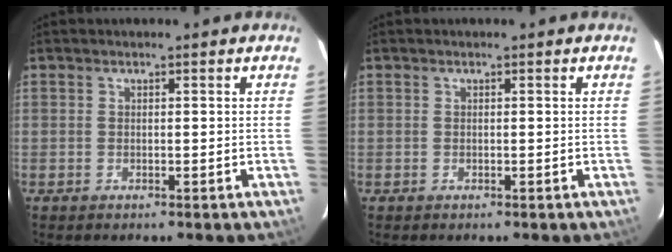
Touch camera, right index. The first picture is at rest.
{"total": 0.0}